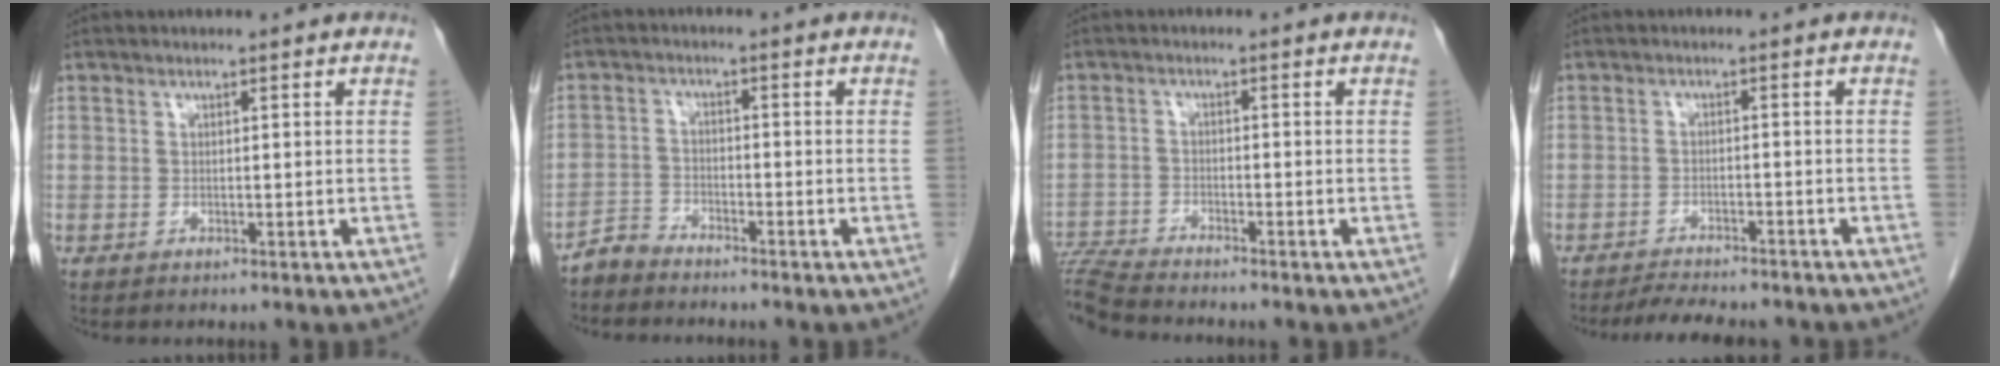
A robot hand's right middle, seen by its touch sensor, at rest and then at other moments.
{"total": 2.9, "force": [-2.8, 0.5, -0.2], "torque": [0.007, -0.007, -0.059]}
{"total": 6.6, "force": [-6.4, -0.7, 1.1], "torque": [-0.024, -0.012, -0.122]}
{"total": 8.4, "force": [-7.7, 1.4, 3.1], "torque": [-0.046, -0.008, -0.111]}